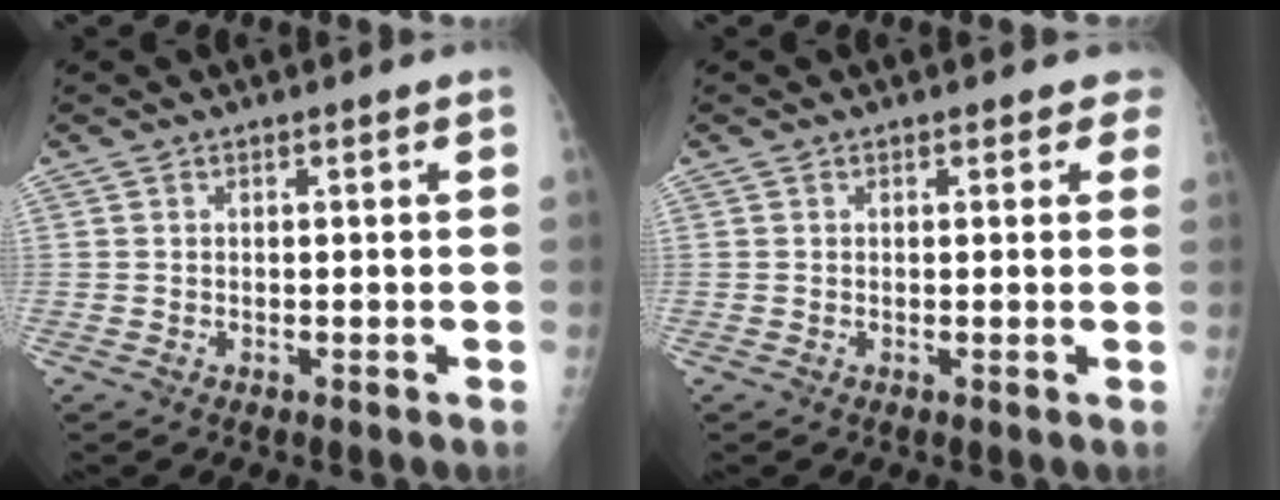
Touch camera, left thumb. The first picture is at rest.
{"total": 2.3, "force": [1.8, 1.3, 0.6], "torque": [0.024, -0.004, 0.008]}